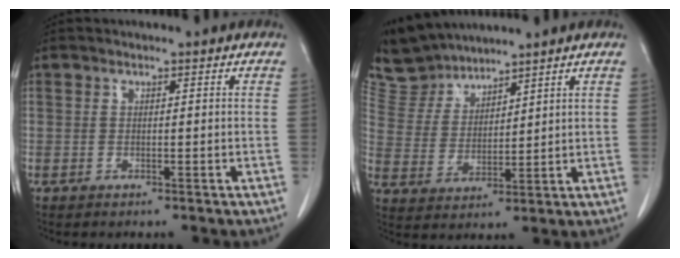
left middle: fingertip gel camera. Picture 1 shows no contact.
{"total": 6.7, "force": [6.6, 1.3, -0.2], "torque": [-0.009, 0.008, 0.147]}